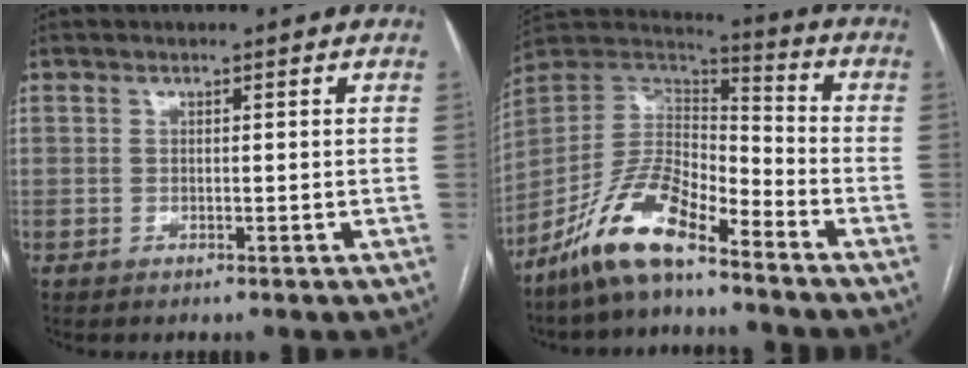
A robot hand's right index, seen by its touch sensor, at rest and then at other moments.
{"total": 13.4, "force": [-9.7, 3.5, 8.6], "torque": [-0.178, 0.015, -0.183]}